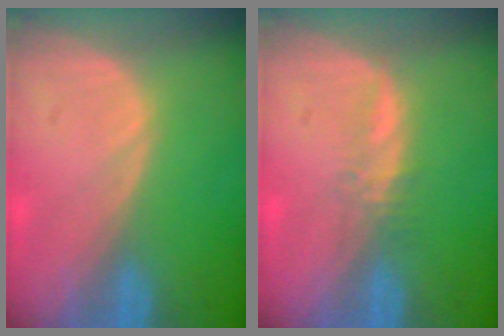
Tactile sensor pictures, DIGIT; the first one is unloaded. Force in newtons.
{"total": 1.6, "press": 1.5, "slide": 0.5}